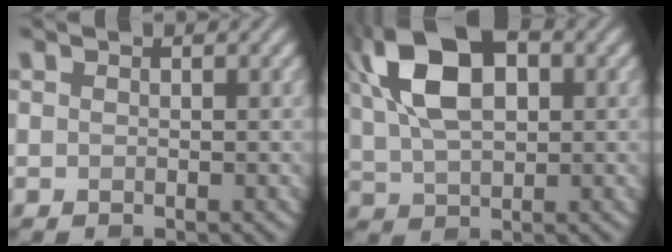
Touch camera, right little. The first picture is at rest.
{"total": 11.8, "force": [4.1, 6.7, 8.8], "torque": [-0.178, 0.036, 0.068]}